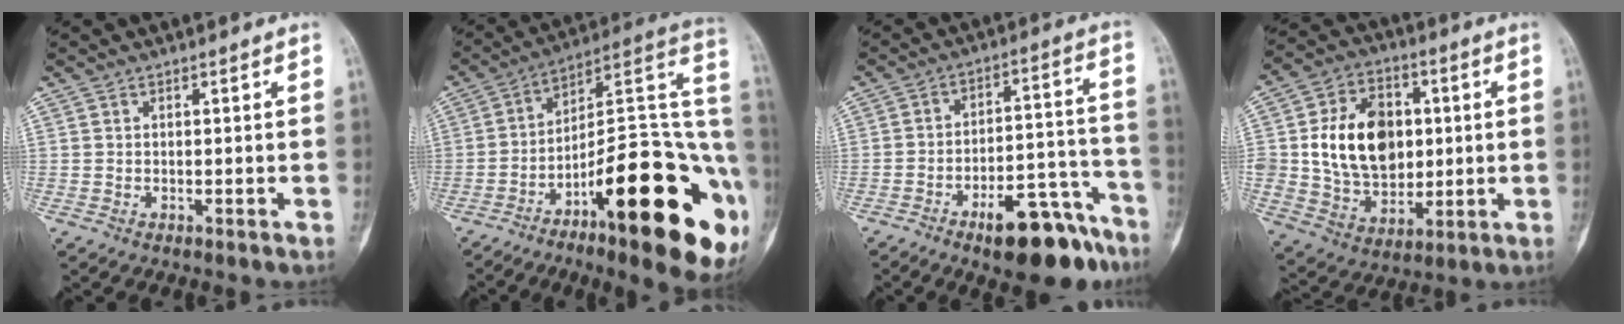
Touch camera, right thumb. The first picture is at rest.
{"total": 32.2, "force": [-11.6, 9.8, 28.3], "torque": [-0.308, 0.064, -0.170]}
{"total": 15.9, "force": [-10.6, 5.7, 10.3], "torque": [-0.106, 0.093, -0.156]}
{"total": 18.4, "force": [1.9, 13.6, 12.3], "torque": [-0.167, 0.004, 0.043]}